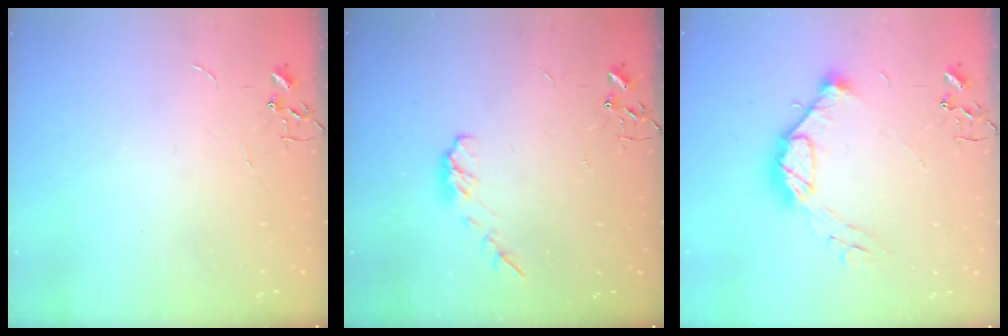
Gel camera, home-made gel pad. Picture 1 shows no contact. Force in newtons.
{"total": 5.4, "press": 5.3, "slide": 0.7}
{"total": 11.7, "press": 11.7, "slide": 0.4}